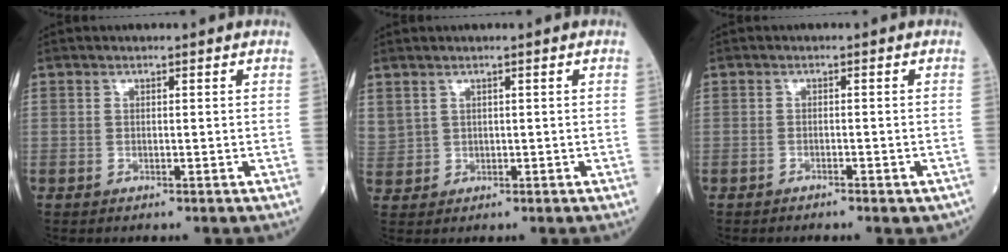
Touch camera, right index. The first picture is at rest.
{"total": 3.2, "force": [1.7, 2.5, 0.9], "torque": [-0.031, 0.010, 0.048]}
{"total": 3.1, "force": [-2.4, 0.9, 1.7], "torque": [-0.020, -0.004, -0.023]}